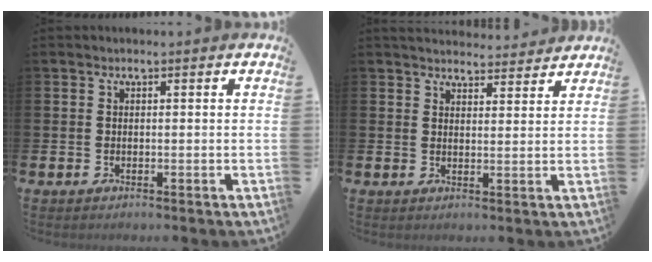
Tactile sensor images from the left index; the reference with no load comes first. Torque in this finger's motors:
{"motor_torque": [1.06, -1.08, 0.16, -0.02]}